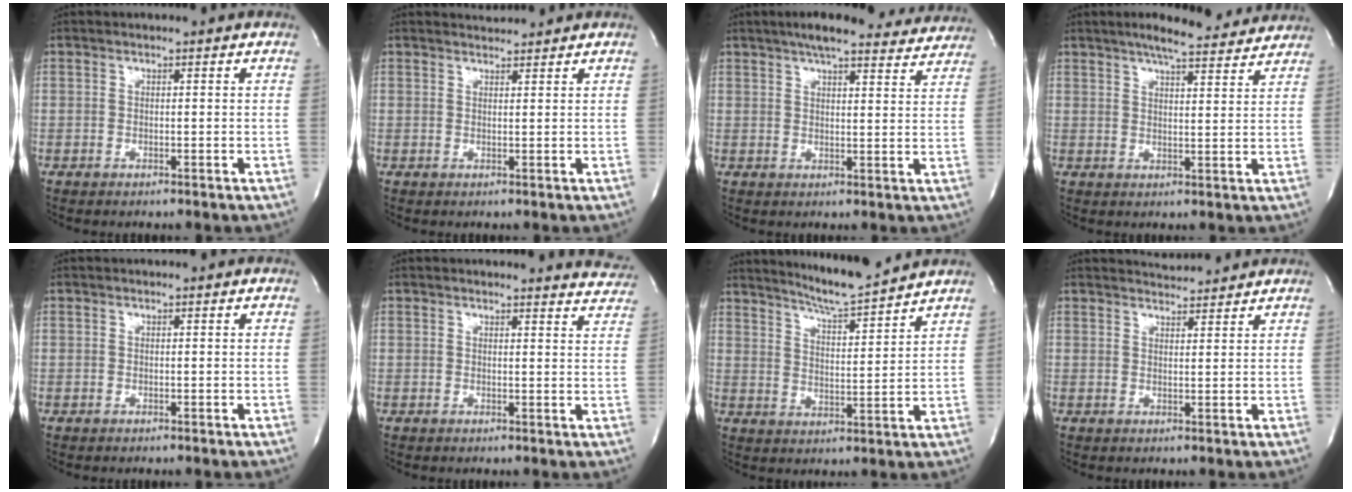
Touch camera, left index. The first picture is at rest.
{"total": 2.1, "force": [2.1, 0.0, -0.1], "torque": [-0.007, 0.009, 0.037]}
{"total": 17.3, "force": [15.6, 3.1, 6.9], "torque": [-0.089, 0.020, 0.192]}
{"total": 10.9, "force": [9.7, 1.6, 4.7], "torque": [-0.067, 0.005, 0.121]}
{"total": 0.0}
{"total": 6.4, "force": [6.4, 0.7, -0.1], "torque": [0.016, -0.040, 0.040]}
{"total": 10.6, "force": [9.9, -0.7, 3.6], "torque": [-0.066, -0.007, 0.157]}
{"total": 4.3, "force": [4.3, 0.2, 0.4], "torque": [-0.017, 0.011, 0.064]}